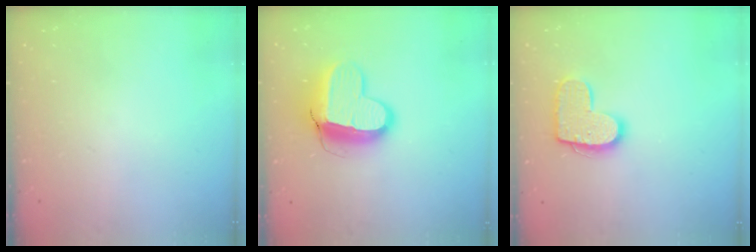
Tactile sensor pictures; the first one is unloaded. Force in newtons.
{"total": 13.1, "press": 13.0, "slide": 1.3}
{"total": 12.4, "press": 12.4, "slide": 0.6}